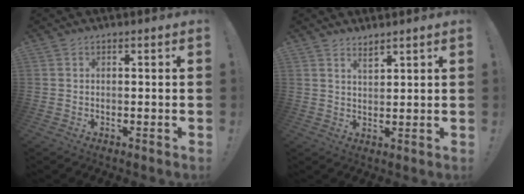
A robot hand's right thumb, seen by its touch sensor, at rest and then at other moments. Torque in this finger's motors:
{"motor_torque": [0.04, -0.06, -0.13, 0.07, -0.02]}